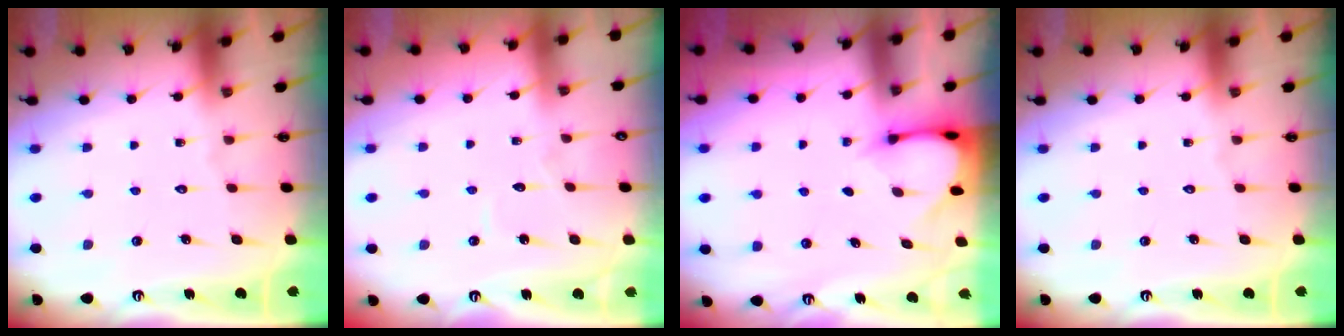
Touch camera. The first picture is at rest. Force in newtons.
{"total": 2.7, "press": 2.7, "slide": 0.3}
{"total": 3.1, "press": 3.1, "slide": 0.2}
{"total": 0.0}